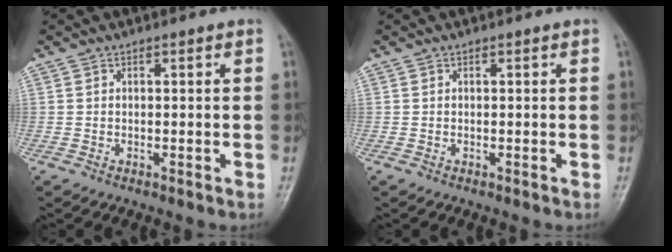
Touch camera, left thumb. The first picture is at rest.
{"total": 0.0}